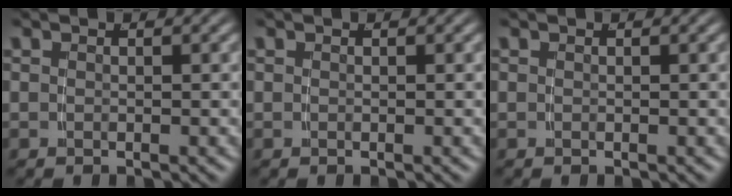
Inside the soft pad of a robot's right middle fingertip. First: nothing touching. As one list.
[{"total": 0.0}, {"total": 0.0}]